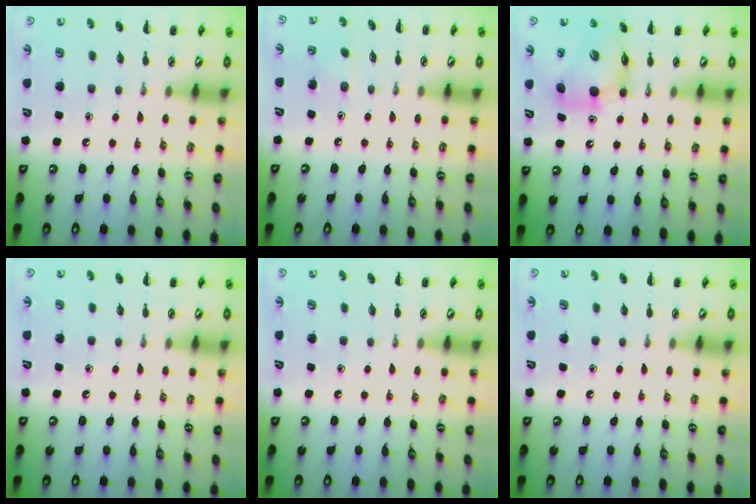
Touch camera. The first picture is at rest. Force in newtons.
{"total": 2.5, "press": 2.3, "slide": 0.7}
{"total": 10.2, "press": 9.8, "slide": 2.8}
{"total": 0.0}
{"total": 0.0}
{"total": 0.0}